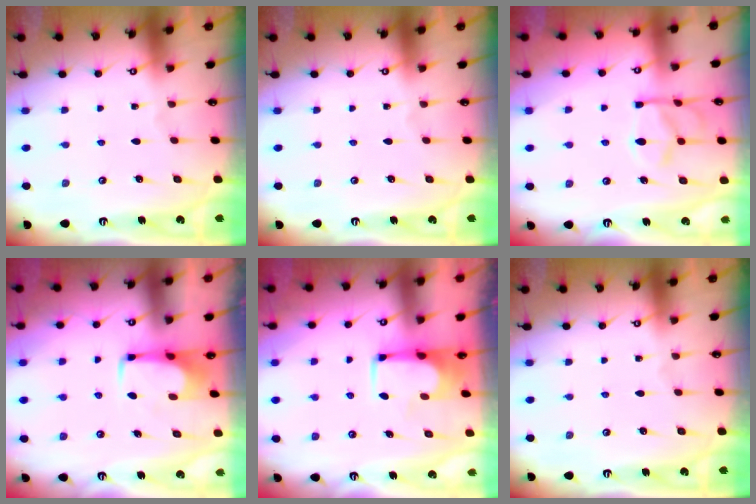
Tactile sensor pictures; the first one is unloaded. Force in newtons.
{"total": 0.0}
{"total": 6.8, "press": 6.5, "slide": 1.7}
{"total": 1.1, "press": 1.0, "slide": 0.5}
{"total": 1.6, "press": 1.5, "slide": 0.1}
{"total": 0.0}